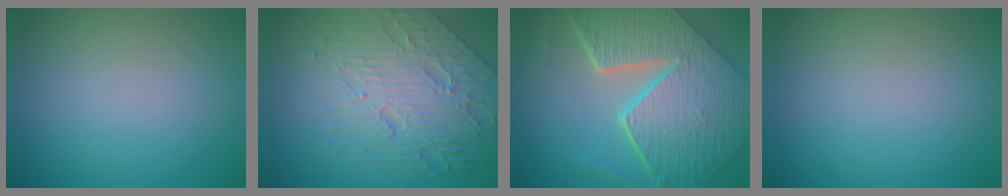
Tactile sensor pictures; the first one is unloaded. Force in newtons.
{"total": 8.4, "press": 5.7, "slide": 6.2}
{"total": 9.6, "press": 7.1, "slide": 6.5}
{"total": 0.0}